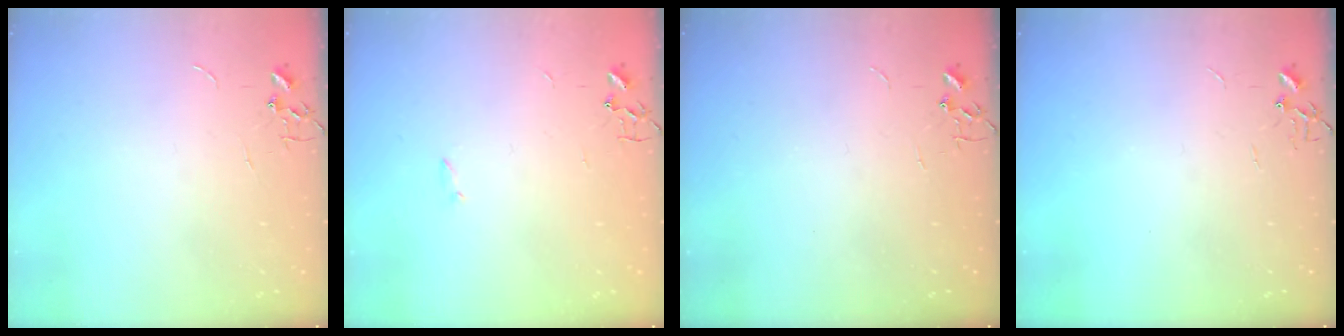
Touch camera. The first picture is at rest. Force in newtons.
{"total": 1.3, "press": 1.3, "slide": 0.3}
{"total": 0.0}
{"total": 0.0}